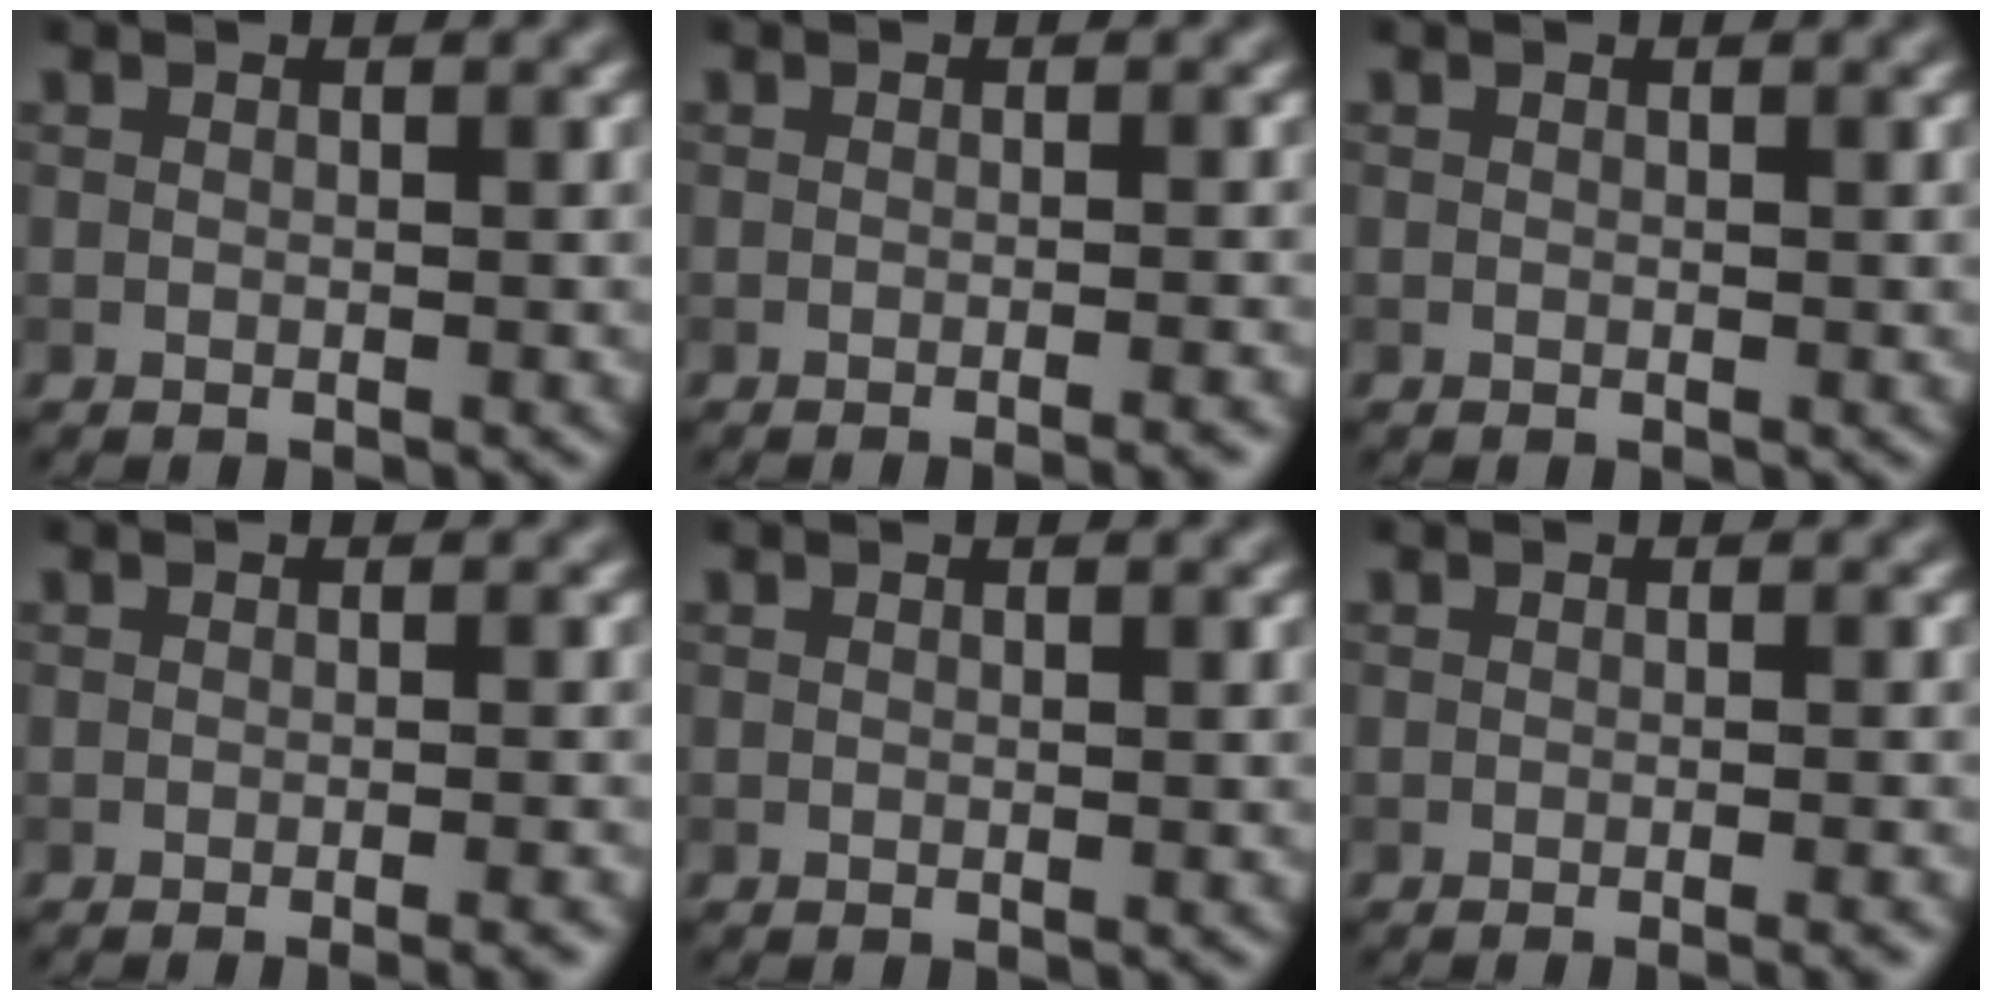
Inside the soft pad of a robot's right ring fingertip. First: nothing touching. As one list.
[{"total": 2.0, "force": [-1.1, 0.5, 1.7], "torque": [-0.008, 0.001, -0.019]}, {"total": 0.0}, {"total": 2.5, "force": [-1.2, 0.7, 2.0], "torque": [-0.009, 0.002, -0.017]}, {"total": 0.0}, {"total": 1.7, "force": [-0.9, 0.4, 1.4], "torque": [-0.007, -0.002, -0.015]}]